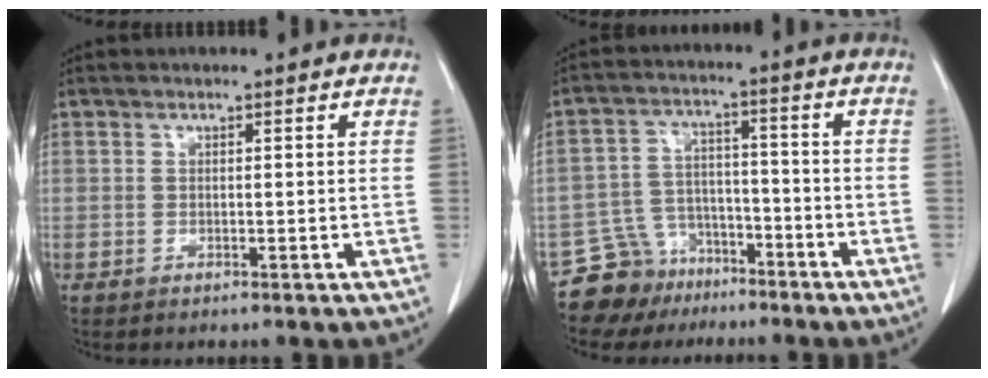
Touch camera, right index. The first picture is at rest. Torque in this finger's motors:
{"motor_torque": [-1.31, -0.02, -1.04, -0.21]}